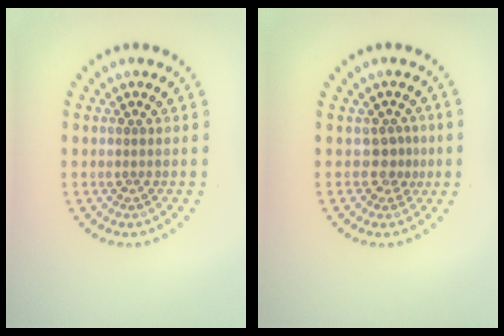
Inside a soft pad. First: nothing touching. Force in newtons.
{"total": 1.8, "press": 1.3, "slide": 1.3}